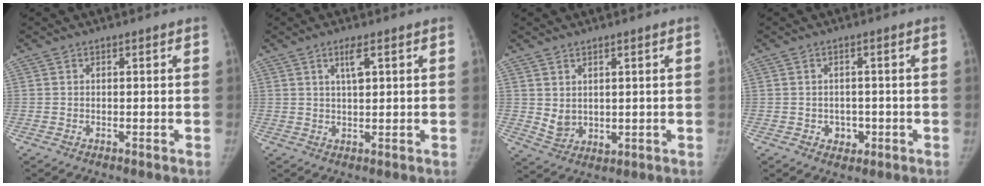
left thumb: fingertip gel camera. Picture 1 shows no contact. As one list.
[{"total": 3.6, "force": [1.6, 1.0, 3.1], "torque": [-0.055, -0.004, 0.031]}, {"total": 4.4, "force": [1.5, 3.0, 2.9], "torque": [-0.037, -0.021, 0.040]}, {"total": 3.2, "force": [-0.9, 2.8, 1.4], "torque": [-0.002, 0.005, -0.006]}]